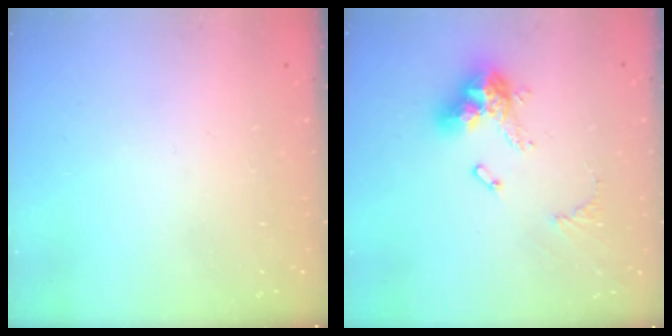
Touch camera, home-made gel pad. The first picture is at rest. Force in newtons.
{"total": 13.4, "press": 13.3, "slide": 1.4}